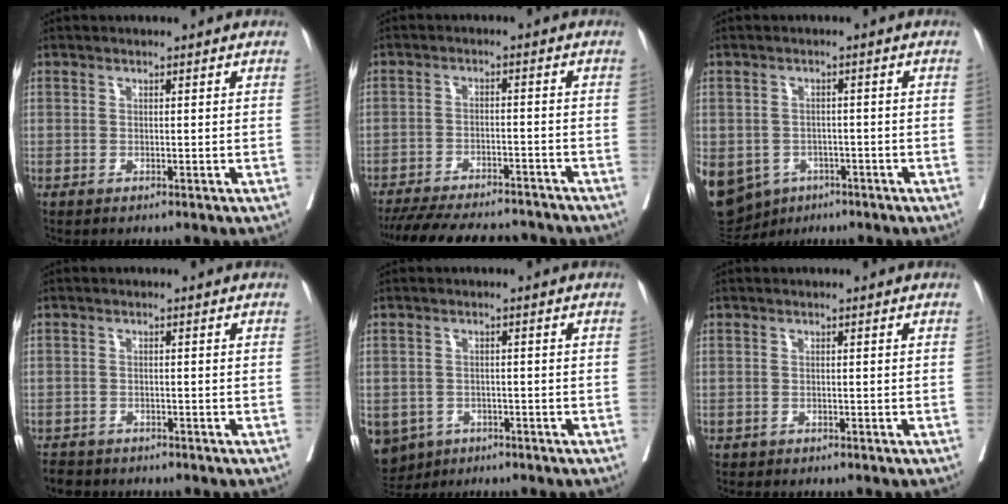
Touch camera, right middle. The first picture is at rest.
{"total": 17.5, "force": [-15.8, 3.8, 6.6], "torque": [-0.144, -0.016, -0.220]}
{"total": 19.3, "force": [-8.4, 15.6, 7.7], "torque": [-0.254, -0.006, -0.111]}
{"total": 3.6, "force": [-3.2, 1.6, 0.4], "torque": [-0.007, -0.003, -0.051]}
{"total": 8.5, "force": [-4.8, 6.7, 2.2], "torque": [-0.062, -0.005, -0.067]}
{"total": 0.5, "force": [-0.4, 0.3, 0.0], "torque": [-0.010, 0.001, -0.008]}